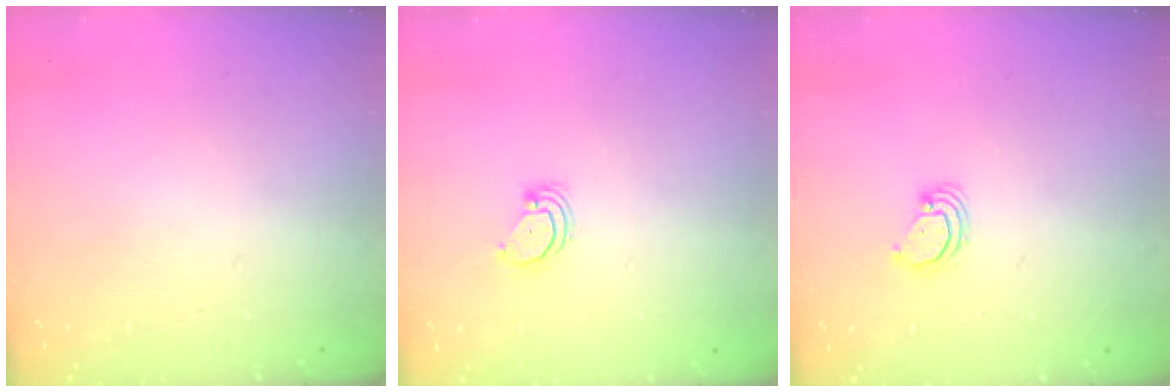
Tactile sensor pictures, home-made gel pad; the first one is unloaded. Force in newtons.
{"total": 2.2, "press": 2.2, "slide": 0.3}
{"total": 2.9, "press": 2.9, "slide": 0.3}